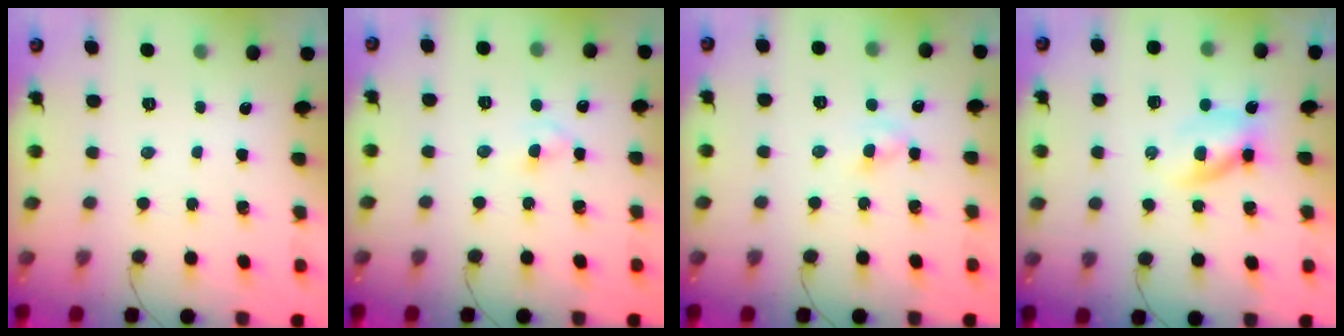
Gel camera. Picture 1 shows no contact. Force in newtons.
{"total": 2.6, "press": 2.4, "slide": 1.0}
{"total": 1.7, "press": 1.6, "slide": 0.5}
{"total": 3.3, "press": 3.3, "slide": 0.7}